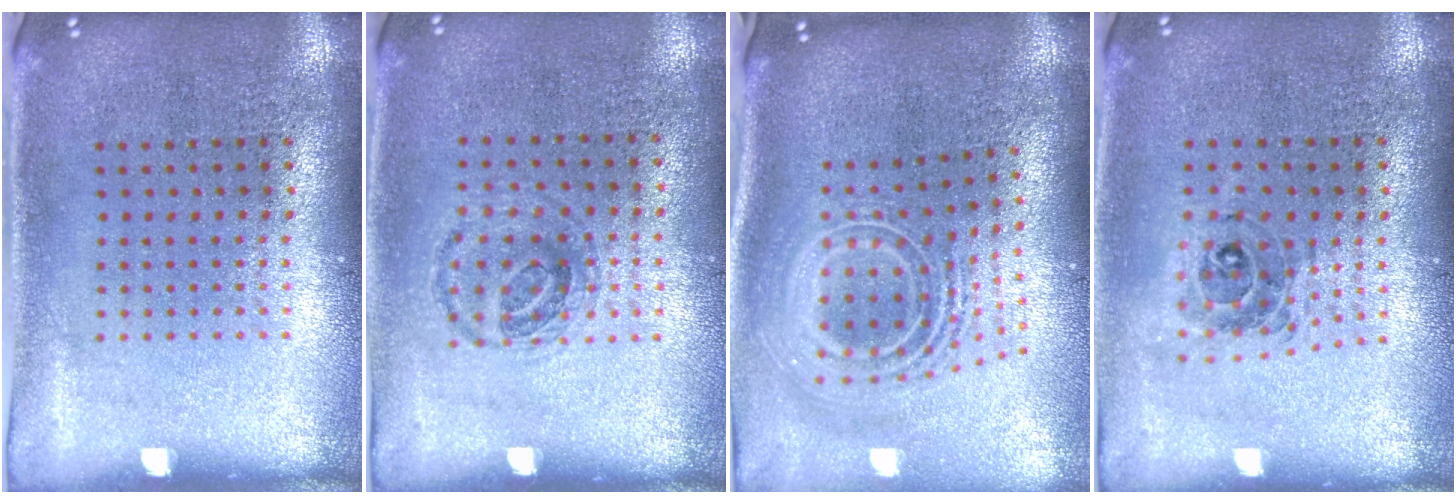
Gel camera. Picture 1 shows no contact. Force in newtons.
{"total": 0.9, "press": 0.8, "slide": 0.4}
{"total": 2.8, "press": 1.9, "slide": 2.2}
{"total": 0.7, "press": 0.7, "slide": 0.2}